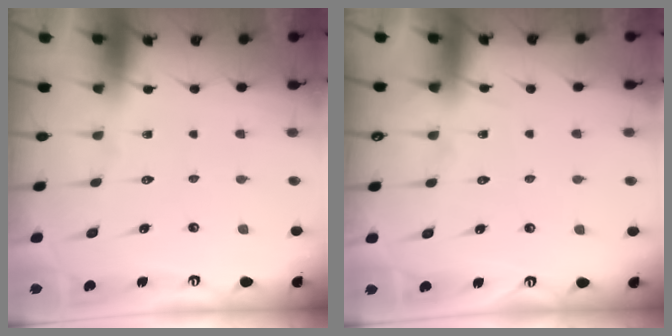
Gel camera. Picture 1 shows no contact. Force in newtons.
{"total": 5.2, "press": 5.2, "slide": 0.6}